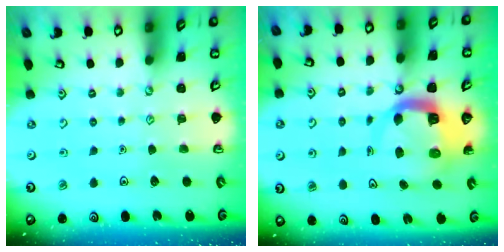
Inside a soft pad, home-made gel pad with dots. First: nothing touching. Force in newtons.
{"total": 8.0, "press": 7.9, "slide": 1.0}